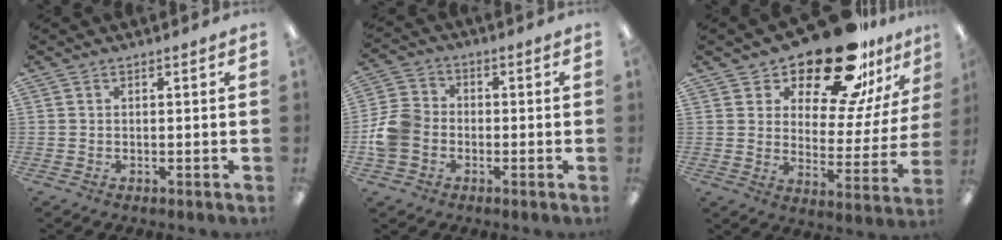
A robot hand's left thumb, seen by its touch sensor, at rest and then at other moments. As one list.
[{"total": 8.9, "force": [-2.6, 7.3, 4.3], "torque": [-0.088, 0.030, -0.047]}, {"total": 21.4, "force": [17.1, 7.1, 10.8], "torque": [-0.178, -0.120, 0.291]}]